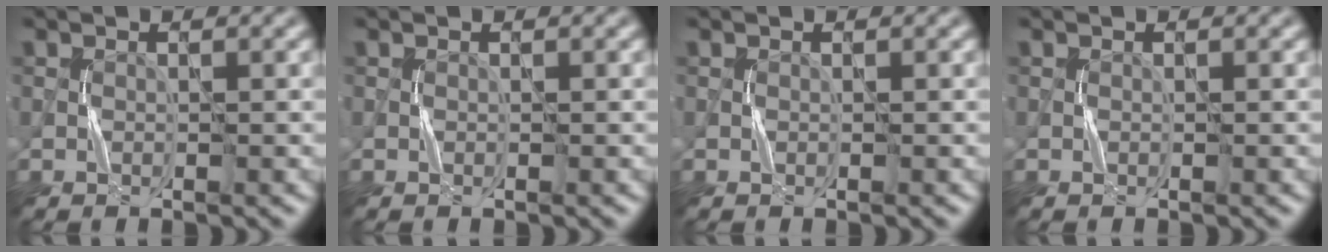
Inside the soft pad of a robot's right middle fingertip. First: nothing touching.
{"total": 0.0}
{"total": 0.0}
{"total": 0.0}